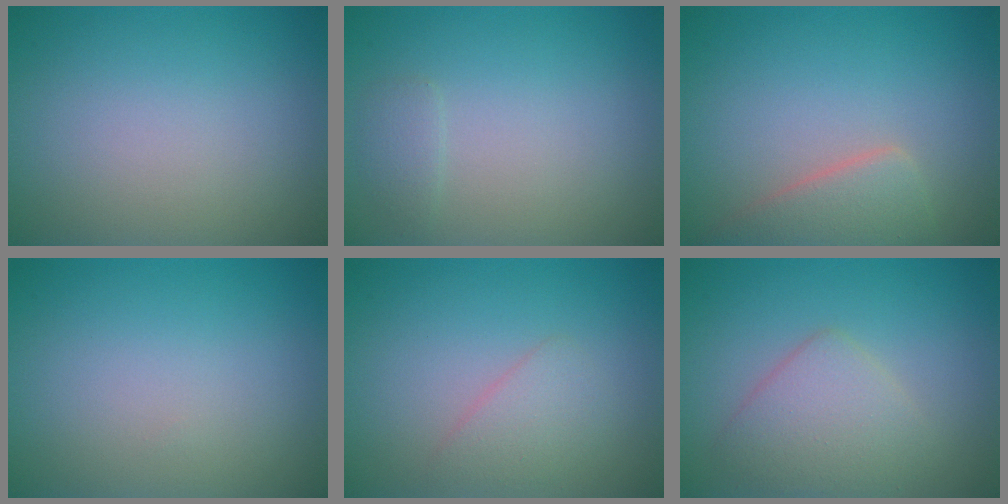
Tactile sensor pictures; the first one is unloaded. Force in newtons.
{"total": 1.0, "press": 1.0, "slide": 0.1}
{"total": 3.6, "press": 3.5, "slide": 0.2}
{"total": 0.0}
{"total": 1.9, "press": 1.8, "slide": 0.1}
{"total": 3.4, "press": 3.4, "slide": 0.1}